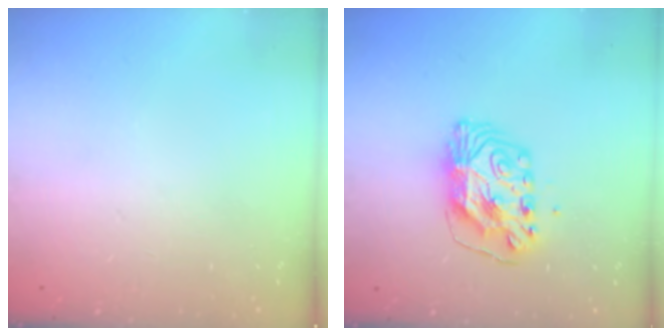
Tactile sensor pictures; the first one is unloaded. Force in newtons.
{"total": 9.6, "press": 9.6, "slide": 0.9}